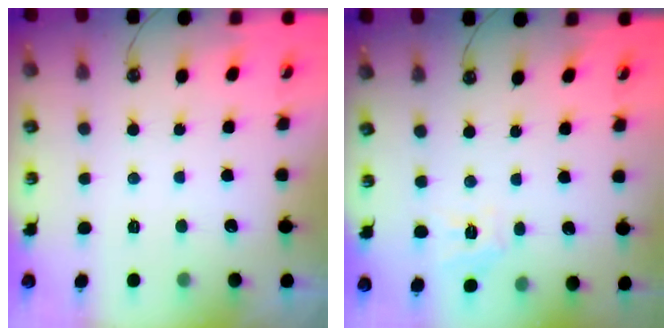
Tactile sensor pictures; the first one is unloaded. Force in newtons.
{"total": 5.4, "press": 5.4, "slide": 0.5}